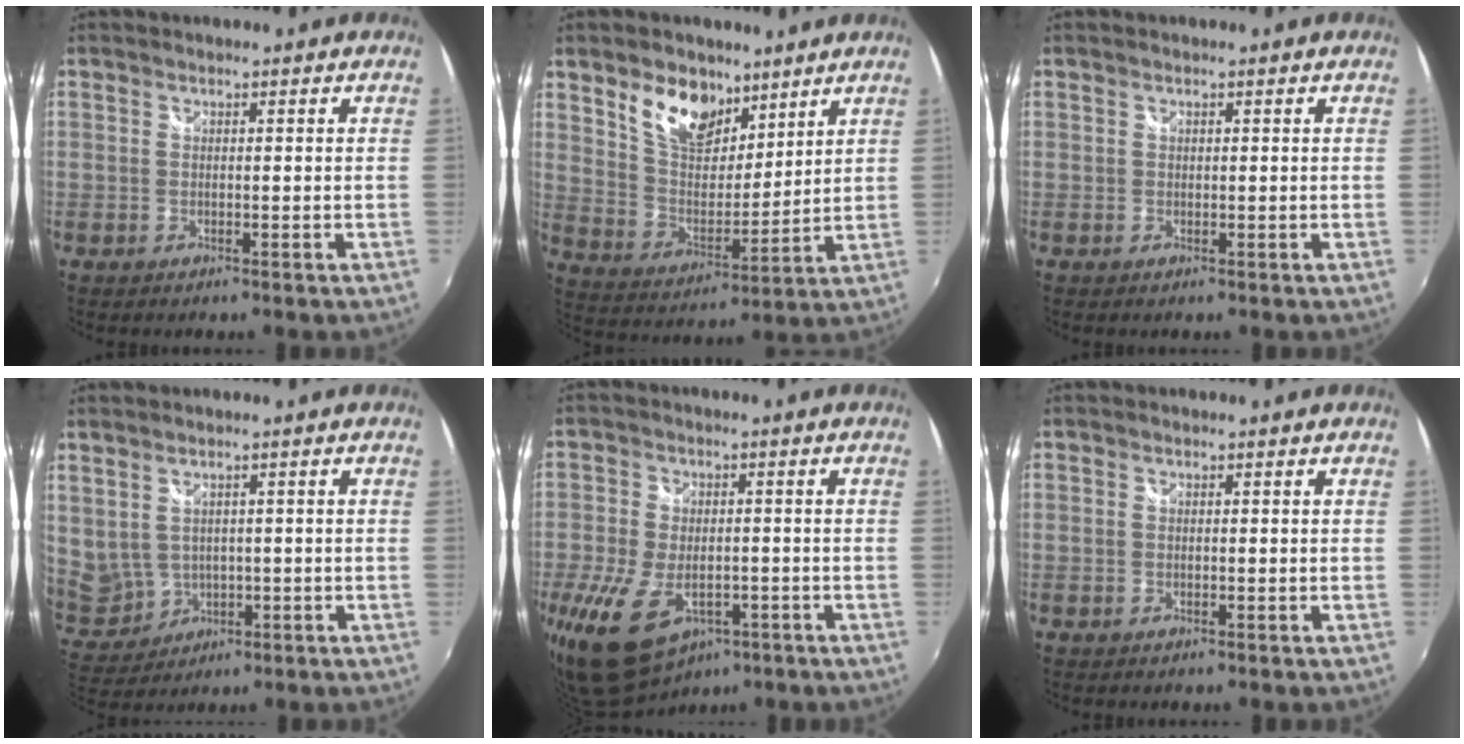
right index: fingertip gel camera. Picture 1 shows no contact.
{"total": 12.3, "force": [7.9, 6.8, 6.5], "torque": [-0.119, 0.007, 0.148]}
{"total": 0.0}
{"total": 9.2, "force": [1.9, 7.7, 4.7], "torque": [-0.112, -0.002, 0.066]}
{"total": 16.5, "force": [-7.8, 10.0, 10.5], "torque": [-0.249, -0.043, -0.125]}
{"total": 0.0}